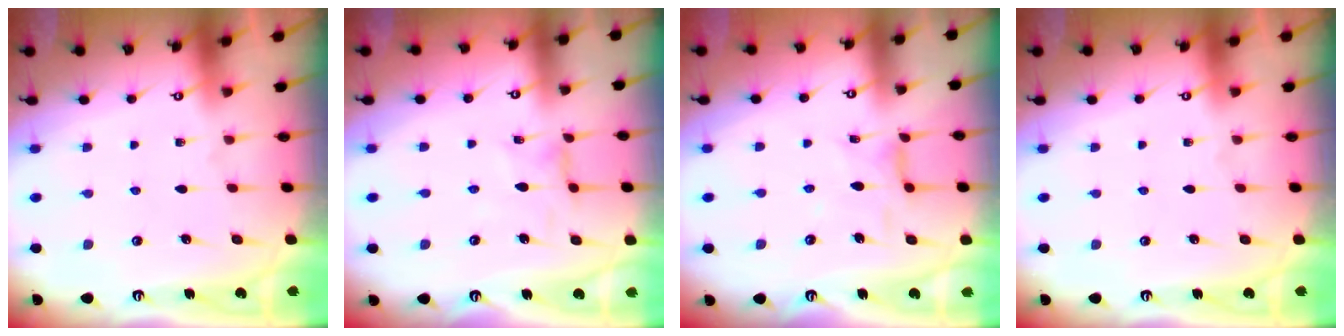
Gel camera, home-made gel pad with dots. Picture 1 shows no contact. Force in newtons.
{"total": 1.7, "press": 1.7, "slide": 0.5}
{"total": 3.1, "press": 3.1, "slide": 0.4}
{"total": 0.0}